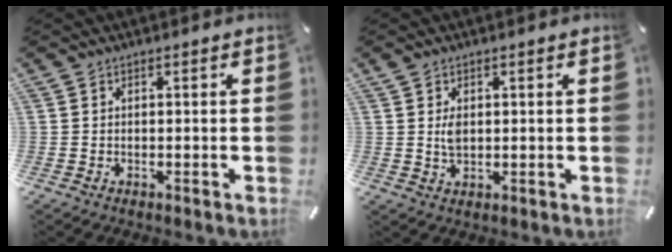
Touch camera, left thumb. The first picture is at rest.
{"total": 3.1, "force": [0.7, 1.9, 2.4], "torque": [-0.044, 0.001, 0.009]}